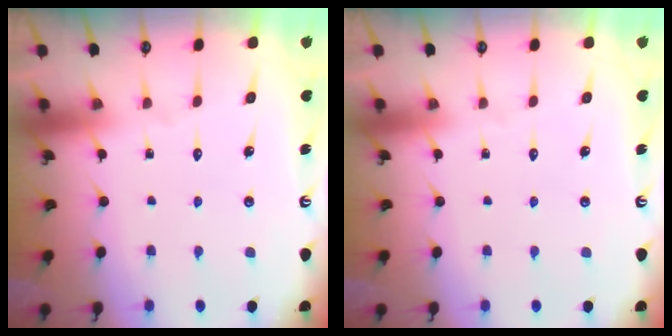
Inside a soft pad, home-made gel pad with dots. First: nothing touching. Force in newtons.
{"total": 0.0}